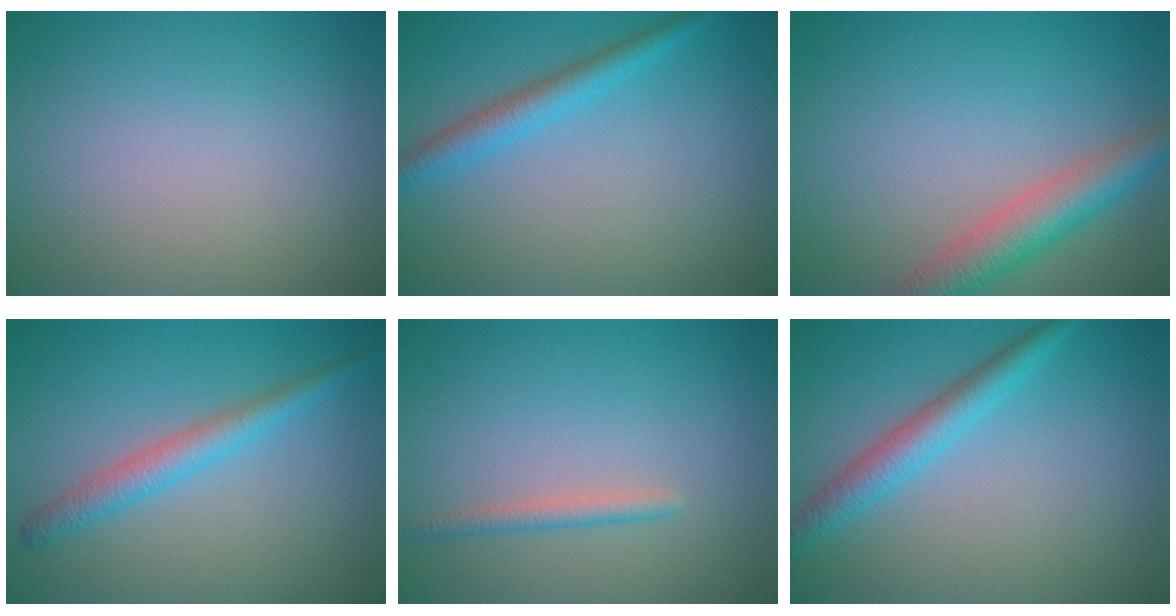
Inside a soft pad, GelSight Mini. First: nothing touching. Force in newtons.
{"total": 2.7, "press": 2.7, "slide": 0.2}
{"total": 6.0, "press": 6.0, "slide": 0.2}
{"total": 2.9, "press": 2.9, "slide": 0.0}
{"total": 1.4, "press": 1.4, "slide": 0.2}
{"total": 3.3, "press": 3.3, "slide": 0.1}